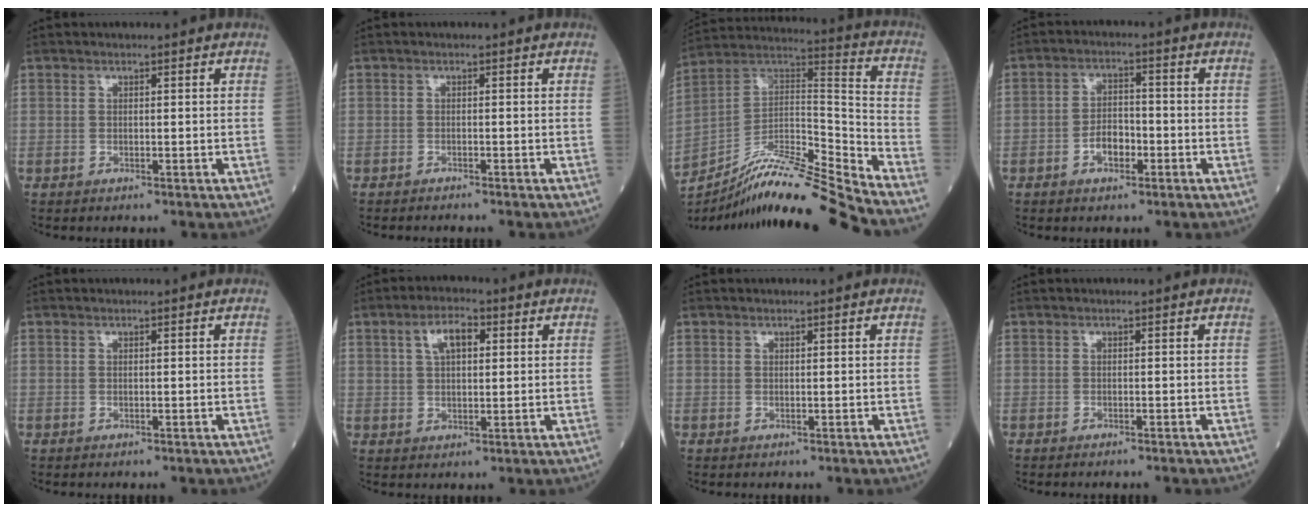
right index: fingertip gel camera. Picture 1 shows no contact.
{"total": 1.4, "force": [-1.4, -0.1, 0.5], "torque": [-0.007, 0.002, -0.018]}
{"total": 18.6, "force": [-16.6, -1.4, 8.3], "torque": [-0.158, 0.023, -0.301]}
{"total": 4.1, "force": [-1.7, 2.3, 3.0], "torque": [-0.057, 0.007, -0.029]}
{"total": 0.0}
{"total": 5.2, "force": [2.0, 2.2, 4.3], "torque": [-0.082, 0.013, 0.036]}
{"total": 0.0}
{"total": 2.1, "force": [-1.9, -0.1, 0.9], "torque": [-0.011, 0.001, -0.023]}